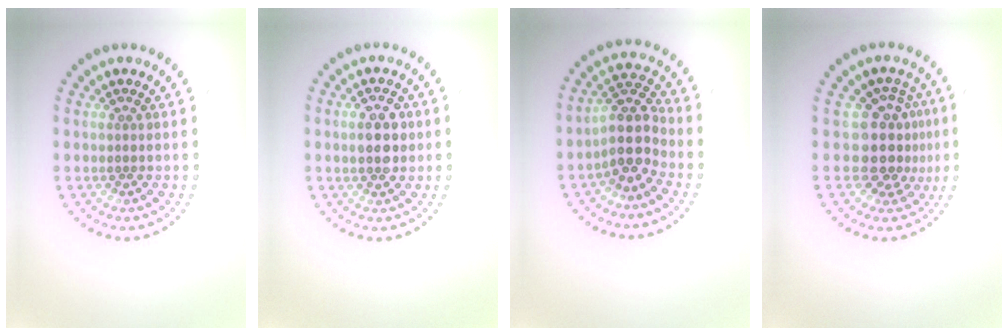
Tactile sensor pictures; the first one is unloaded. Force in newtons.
{"total": 3.5, "press": 3.5, "slide": 0.2}
{"total": 3.8, "press": 3.1, "slide": 2.2}
{"total": 4.0, "press": 3.0, "slide": 2.6}